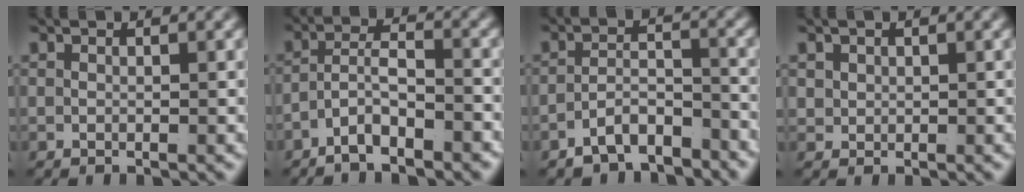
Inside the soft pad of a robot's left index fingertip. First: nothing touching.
{"total": 4.9, "force": [-3.3, 2.3, 2.7], "torque": [-0.058, -0.017, -0.054]}
{"total": 5.3, "force": [-4.8, 1.7, 1.5], "torque": [-0.020, -0.018, -0.078]}
{"total": 1.3, "force": [0.8, 0.9, 0.5], "torque": [-0.019, -0.008, 0.025]}